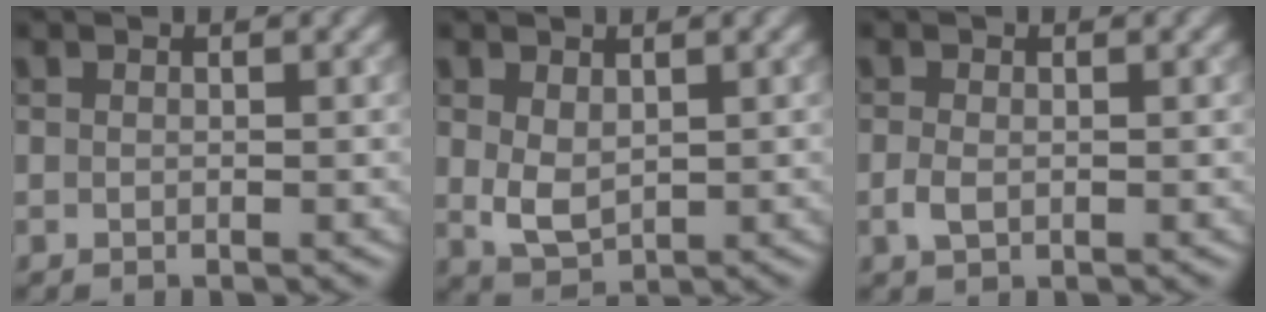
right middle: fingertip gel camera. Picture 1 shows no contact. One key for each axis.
{"total": 3.0, "fx": 0.6, "fy": 1.9, "fz": 2.2, "tx": -0.050, "ty": -0.004, "tz": 0.018}
{"total": 1.3, "fx": -0.3, "fy": 0.8, "fz": 1.0, "tx": -0.024, "ty": -0.004, "tz": -0.006}